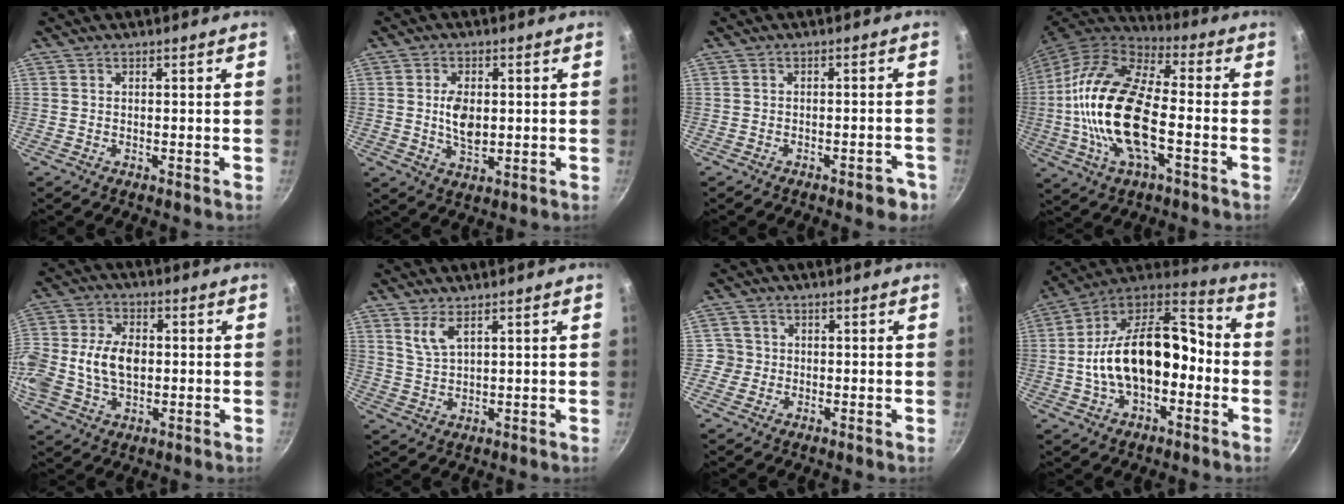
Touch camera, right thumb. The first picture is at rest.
{"total": 4.9, "force": [0.7, 3.0, 3.9], "torque": [-0.056, -0.009, 0.016]}
{"total": 3.5, "force": [-2.3, 1.3, 2.3], "torque": [-0.020, 0.019, -0.028]}
{"total": 21.7, "force": [-3.3, 9.6, 19.1], "torque": [-0.395, 0.023, -0.062]}
{"total": 16.6, "force": [-0.5, 11.4, 12.1], "torque": [-0.275, 0.010, 0.001]}
{"total": 3.8, "force": [2.4, 1.3, 2.7], "torque": [-0.057, -0.014, 0.056]}
{"total": 2.8, "force": [-0.3, 2.7, -0.2], "torque": [0.024, 0.010, -0.012]}
{"total": 21.6, "force": [-2.1, 12.1, 17.8], "torque": [-0.281, 0.048, -0.040]}